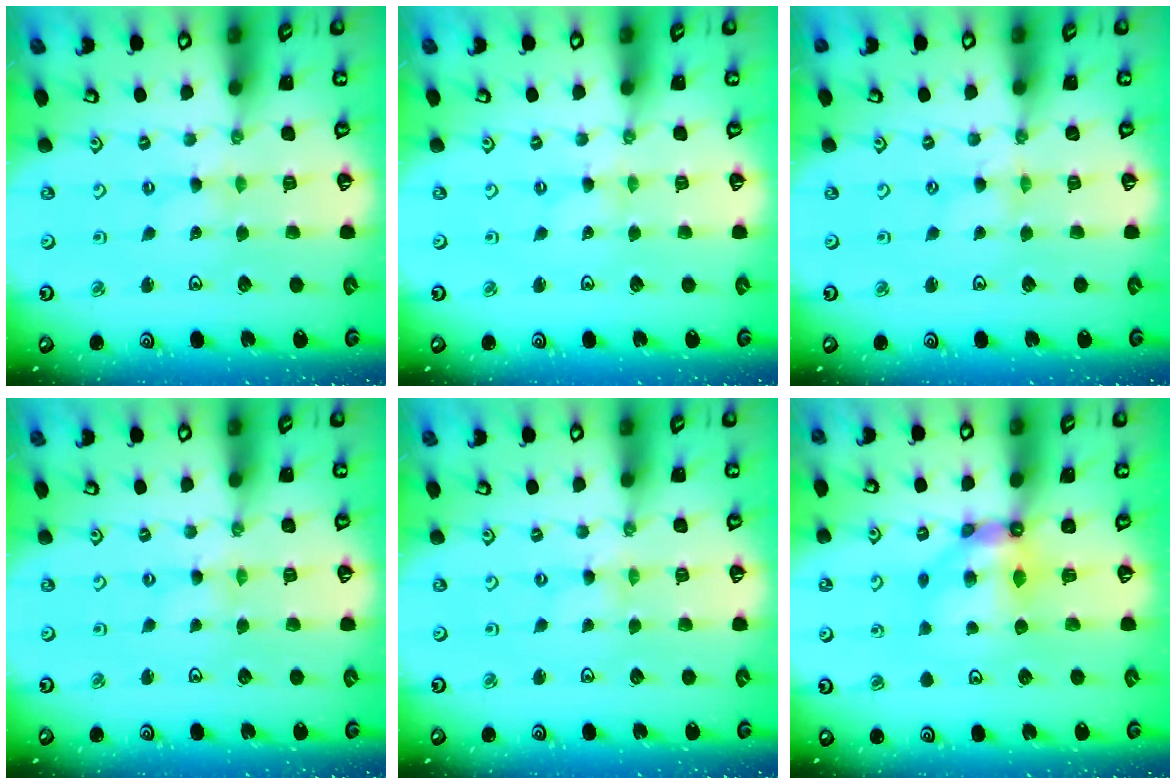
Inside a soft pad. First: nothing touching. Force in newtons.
{"total": 0.0}
{"total": 0.0}
{"total": 0.0}
{"total": 0.0}
{"total": 9.2, "press": 9.2, "slide": 0.4}